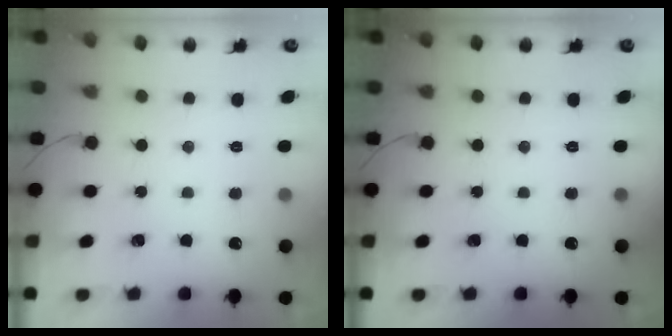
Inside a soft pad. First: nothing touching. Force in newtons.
{"total": 0.0}